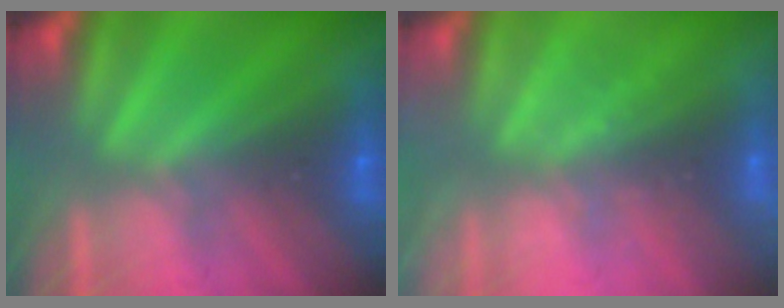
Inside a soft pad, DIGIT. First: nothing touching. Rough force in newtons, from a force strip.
{"total": 2.3}